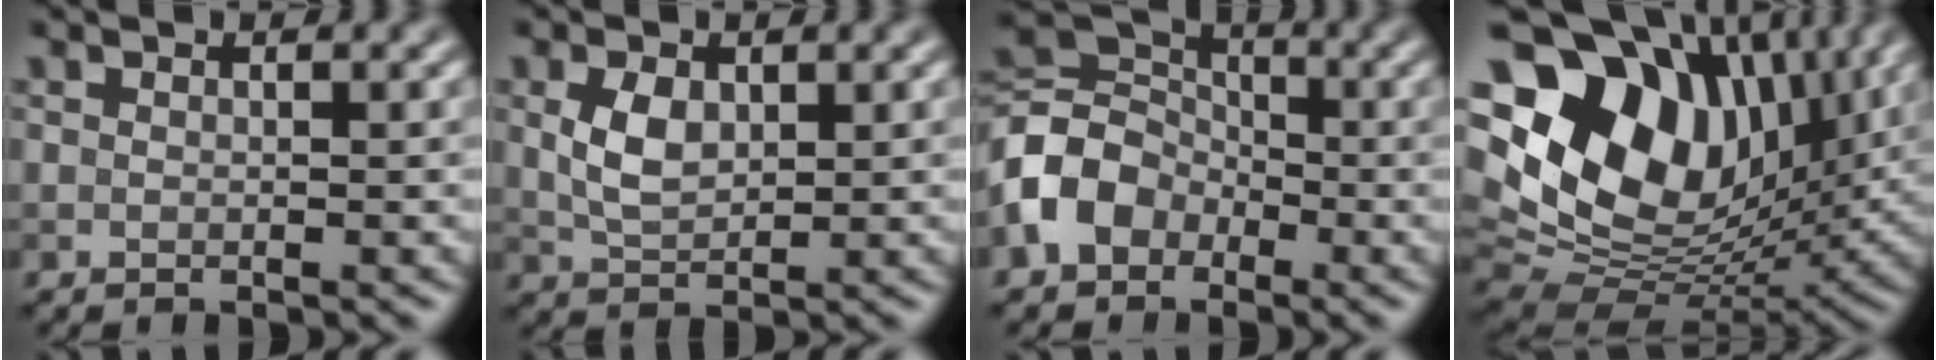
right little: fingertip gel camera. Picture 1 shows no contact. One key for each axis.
{"total": 3.1, "fx": 0.7, "fy": 2.0, "fz": 2.3, "tx": -0.054, "ty": 0.001, "tz": 0.015}
{"total": 5.9, "fx": -2.1, "fy": 4.6, "fz": 2.9, "tx": -0.055, "ty": 0.009, "tz": -0.065}
{"total": 17.0, "fx": 5.7, "fy": 11.7, "fz": 11.0, "tx": -0.228, "ty": 0.021, "tz": 0.106}